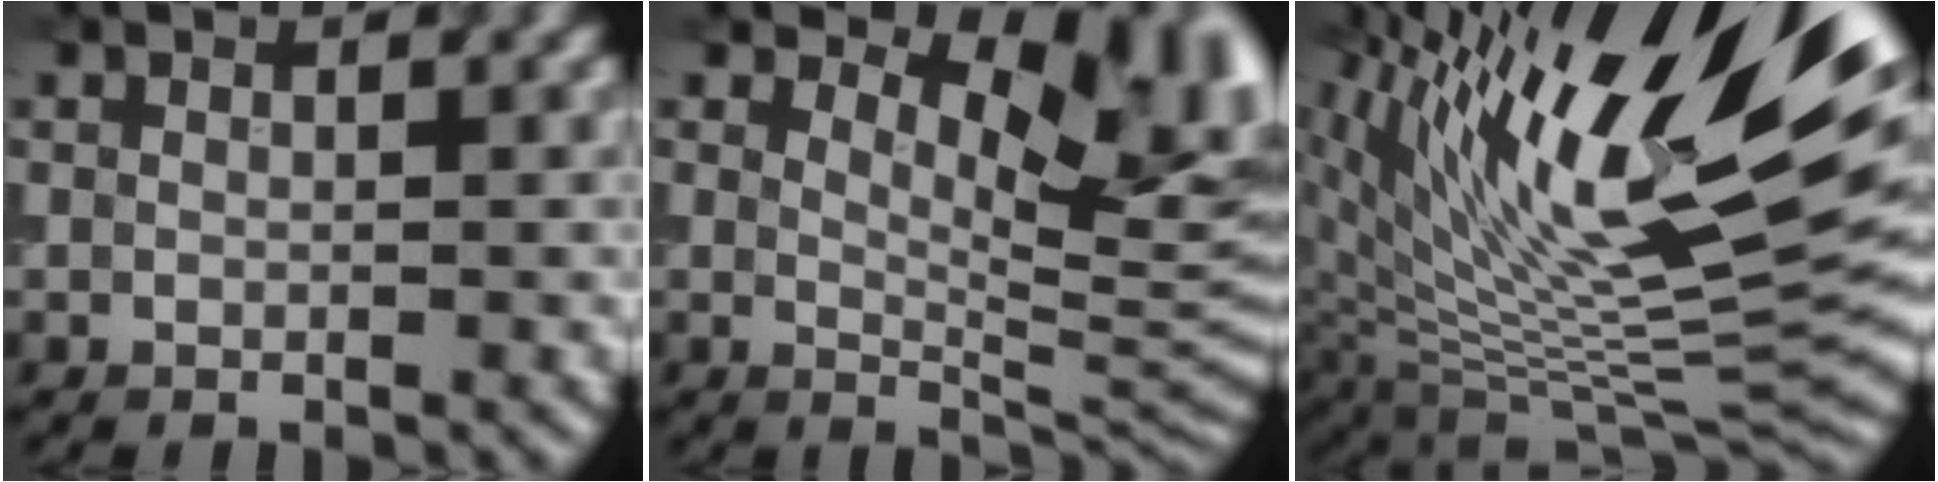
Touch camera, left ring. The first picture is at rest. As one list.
[{"total": 10.4, "force": [5.5, 4.2, 7.8], "torque": [-0.106, -0.003, 0.091]}, {"total": 17.9, "force": [7.4, 6.0, 15.2], "torque": [-0.234, 0.022, 0.133]}]